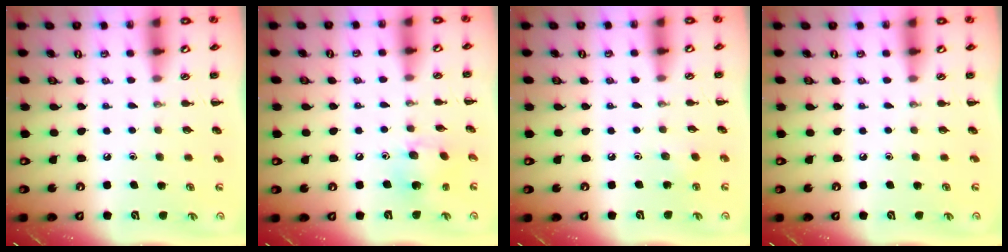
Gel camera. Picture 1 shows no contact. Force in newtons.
{"total": 5.9, "press": 5.8, "slide": 1.2}
{"total": 1.8, "press": 1.7, "slide": 0.6}
{"total": 0.0}